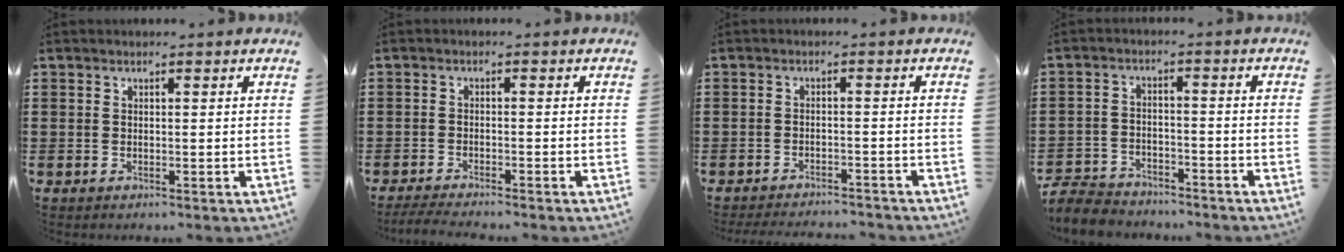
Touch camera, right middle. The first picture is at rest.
{"total": 2.4, "force": [-2.2, 0.0, 0.7], "torque": [-0.018, -0.001, -0.047]}
{"total": 2.5, "force": [-2.5, 0.1, 0.1], "torque": [-0.006, 0.001, -0.052]}
{"total": 5.7, "force": [-5.5, 1.2, 0.8], "torque": [-0.029, 0.005, -0.113]}